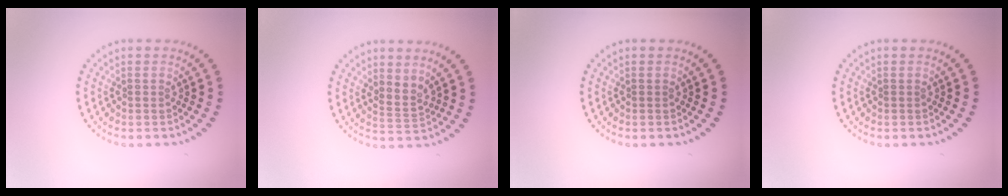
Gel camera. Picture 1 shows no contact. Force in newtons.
{"total": 2.1, "press": 1.3, "slide": 1.6}
{"total": 0.0}
{"total": 0.0}